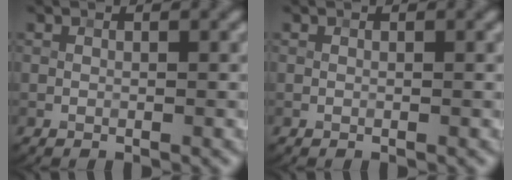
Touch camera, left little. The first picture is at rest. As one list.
[{"total": 0.0}]